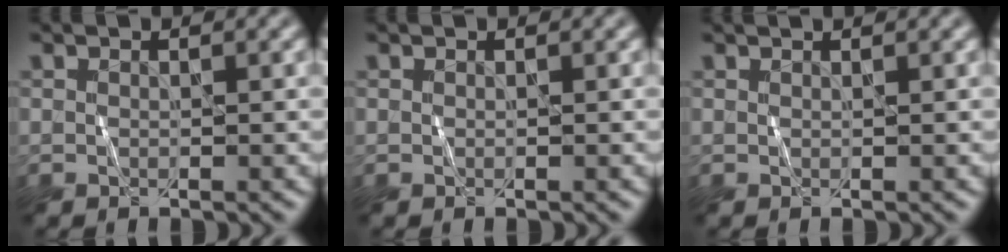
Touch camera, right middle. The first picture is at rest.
{"total": 0.0}
{"total": 0.7, "force": [0.6, 0.0, 0.2], "torque": [-0.003, -0.001, 0.004]}